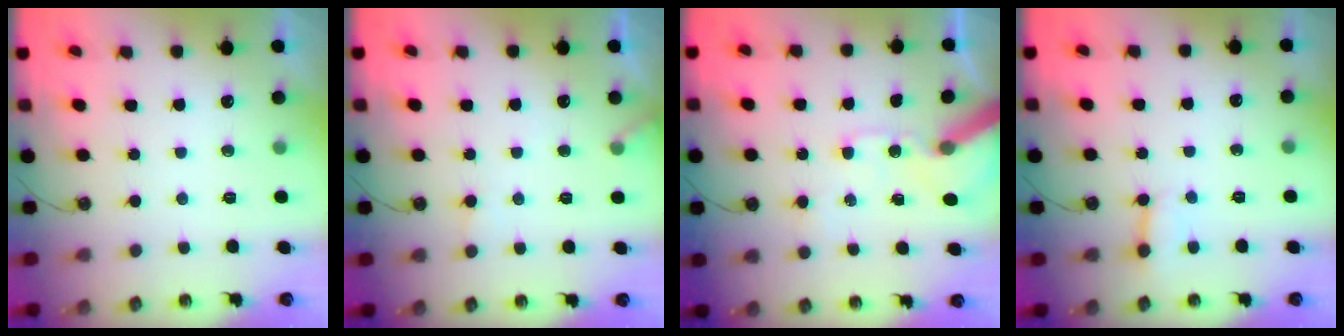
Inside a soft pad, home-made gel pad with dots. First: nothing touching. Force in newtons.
{"total": 8.1, "press": 8.0, "slide": 0.5}
{"total": 12.8, "press": 12.6, "slide": 2.3}
{"total": 4.7, "press": 4.7, "slide": 0.4}